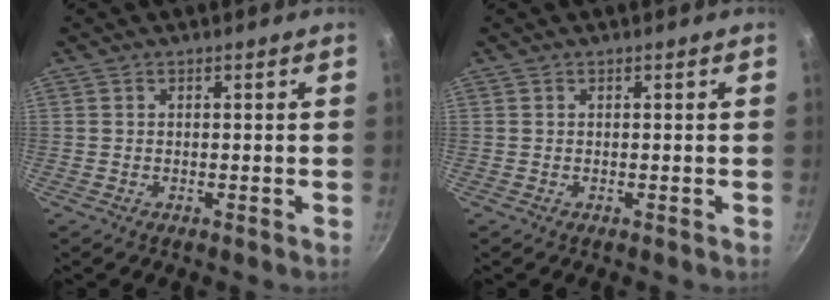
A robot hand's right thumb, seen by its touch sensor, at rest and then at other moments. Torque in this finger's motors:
{"motor_torque": [-0.08, 0.08, 0.03, -0.03, 0.01]}